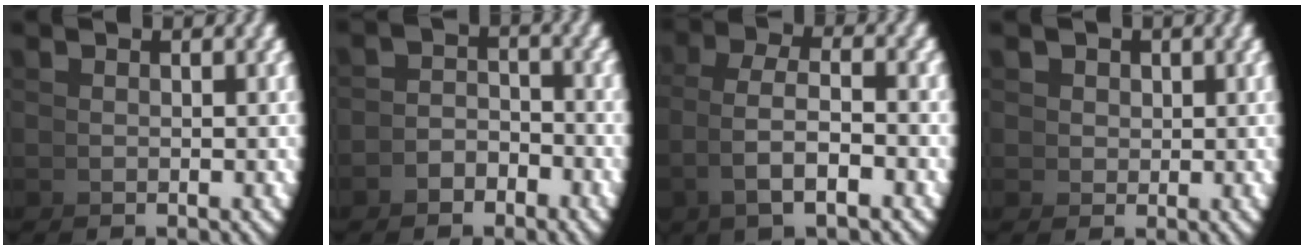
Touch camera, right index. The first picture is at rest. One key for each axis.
{"total": 2.2, "fx": -2.2, "fy": 0.3, "fz": 0.1, "tx": 0.018, "ty": -0.004, "tz": -0.039}
{"total": 3.5, "fx": 0.4, "fy": 0.9, "fz": 3.4, "tx": -0.063, "ty": 0.003, "tz": 0.013}
{"total": 3.4, "fx": 1.4, "fy": 3.0, "fz": 1.0, "tx": -0.022, "ty": -0.004, "tz": 0.035}